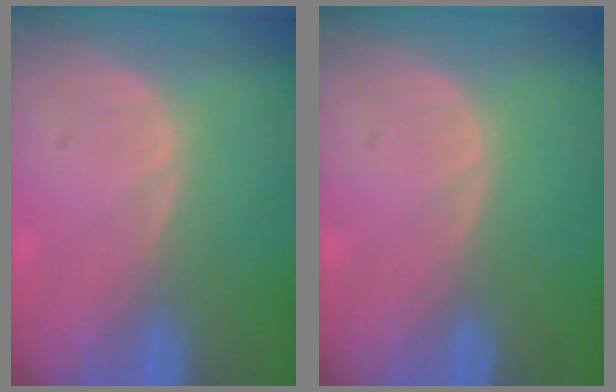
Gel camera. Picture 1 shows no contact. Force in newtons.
{"total": 0.0}